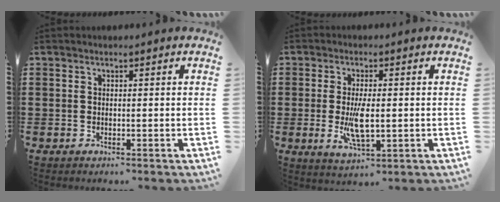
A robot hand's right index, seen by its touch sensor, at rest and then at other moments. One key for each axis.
{"total": 6.7, "fx": -0.5, "fy": 2.5, "fz": 6.2, "tx": -0.121, "ty": -0.009, "tz": -0.014}